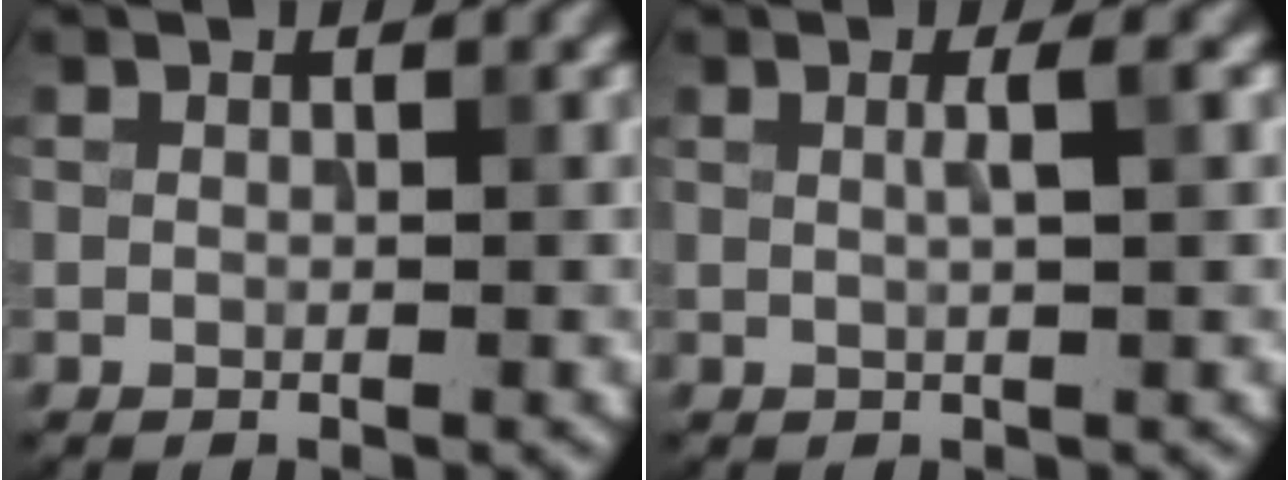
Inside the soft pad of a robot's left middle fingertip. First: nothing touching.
{"total": 1.6, "force": [0.3, 0.3, 1.6], "torque": [-0.020, 0.005, 0.001]}